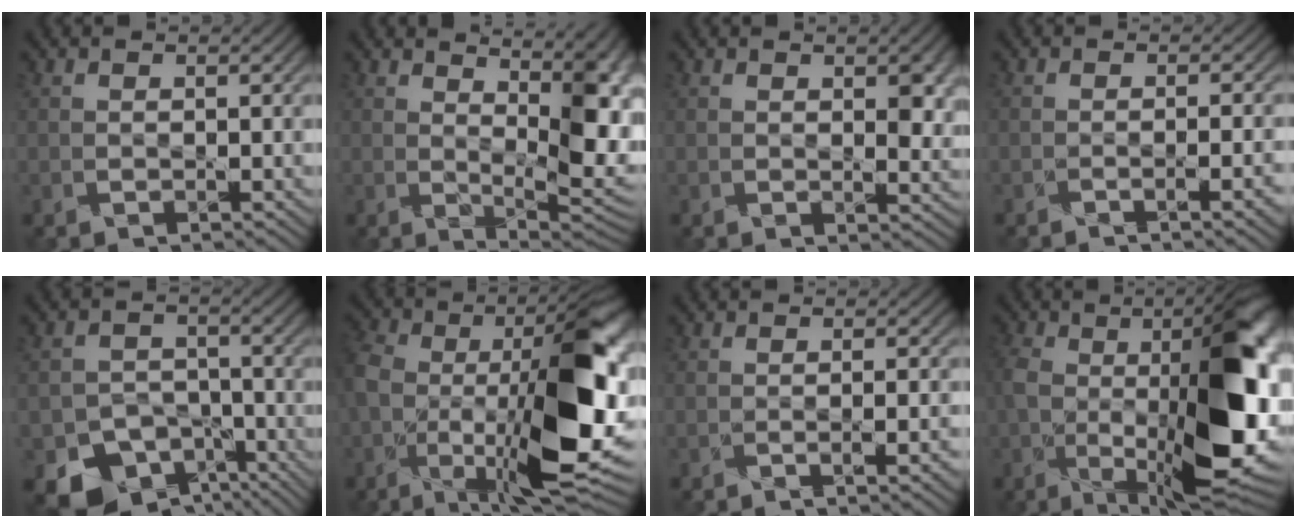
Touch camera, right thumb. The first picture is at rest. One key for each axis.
{"total": 11.4, "fx": 3.1, "fy": 4.3, "fz": 10.1, "tx": -0.124, "ty": 0.005, "tz": 0.052}
{"total": 3.7, "fx": 1.0, "fy": 1.8, "fz": 3.1, "tx": -0.047, "ty": -0.006, "tz": 0.020}
{"total": 3.6, "fx": -1.7, "fy": 0.8, "fz": 3.1, "tx": -0.040, "ty": 0.006, "tz": -0.032}
{"total": 10.6, "fx": -7.0, "fy": 7.0, "fz": 3.9, "tx": -0.065, "ty": -0.020, "tz": -0.109}
{"total": 18.4, "fx": -4.5, "fy": 7.2, "fz": 16.3, "tx": -0.276, "ty": 0.000, "tz": -0.069}
{"total": 3.3, "fx": -1.6, "fy": 0.7, "fz": 2.8, "tx": -0.038, "ty": 0.006, "tz": -0.032}
{"total": 17.9, "fx": -2.3, "fy": 6.8, "fz": 16.4, "tx": -0.272, "ty": -0.025, "tz": -0.028}